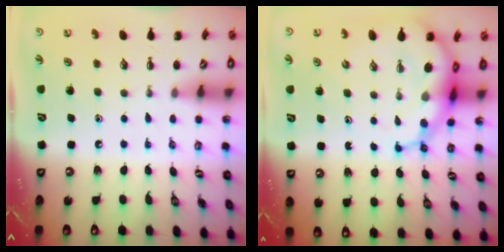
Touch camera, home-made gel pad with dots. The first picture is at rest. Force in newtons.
{"total": 10.6, "press": 10.2, "slide": 2.7}